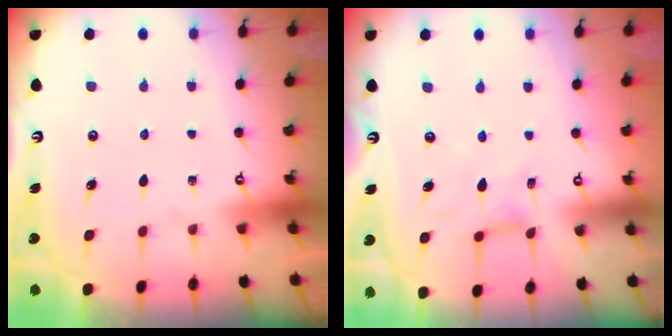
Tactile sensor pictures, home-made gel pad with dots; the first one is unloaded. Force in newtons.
{"total": 1.7, "press": 1.6, "slide": 0.4}